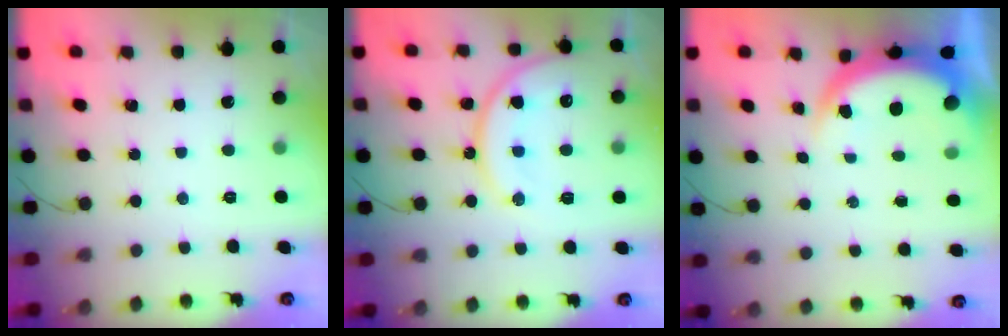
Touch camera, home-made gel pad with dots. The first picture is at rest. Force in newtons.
{"total": 14.7, "press": 14.6, "slide": 1.3}
{"total": 5.2, "press": 5.1, "slide": 0.8}